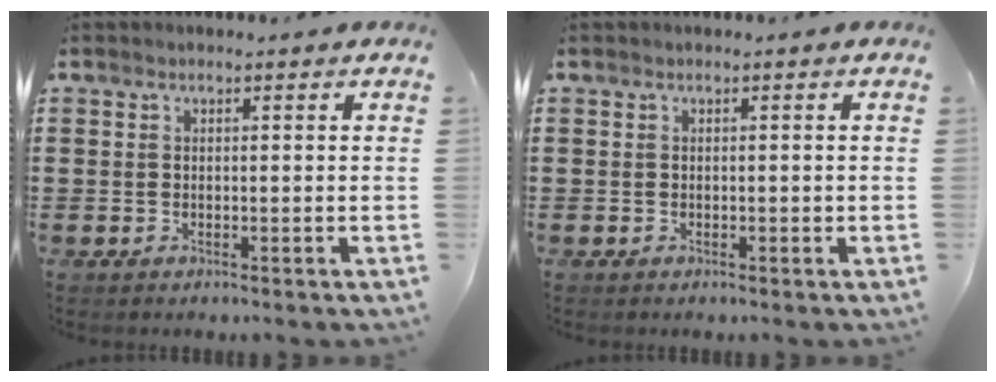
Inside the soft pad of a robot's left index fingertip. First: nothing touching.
{"total": 0.0}